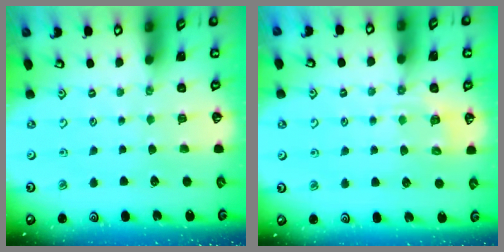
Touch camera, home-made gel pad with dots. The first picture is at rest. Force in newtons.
{"total": 6.8, "press": 6.7, "slide": 1.1}